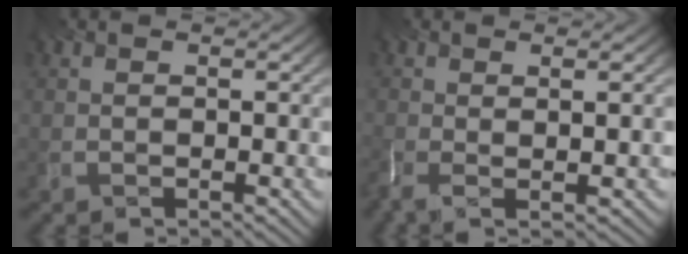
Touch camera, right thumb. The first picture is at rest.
{"total": 2.5, "force": [-0.3, 0.1, 2.4], "torque": [-0.051, 0.003, 0.010]}